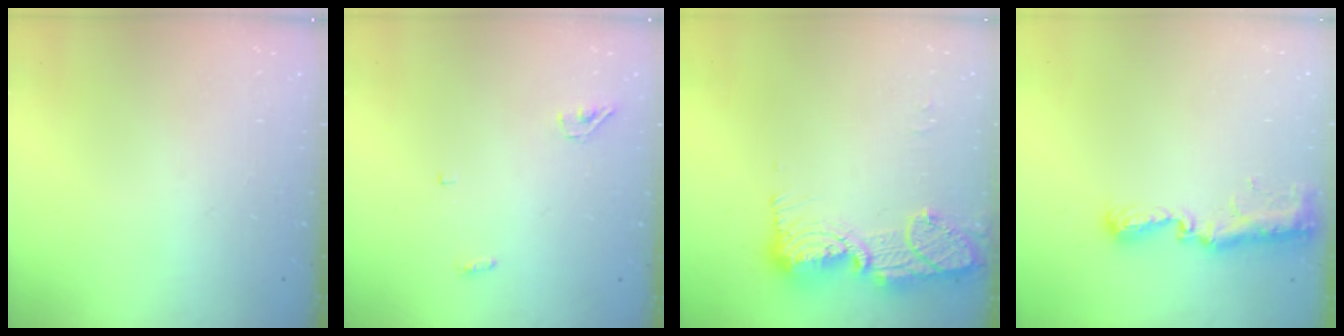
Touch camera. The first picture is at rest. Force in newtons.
{"total": 3.4, "press": 3.3, "slide": 1.0}
{"total": 15.1, "press": 15.0, "slide": 1.0}
{"total": 8.9, "press": 8.9, "slide": 0.8}